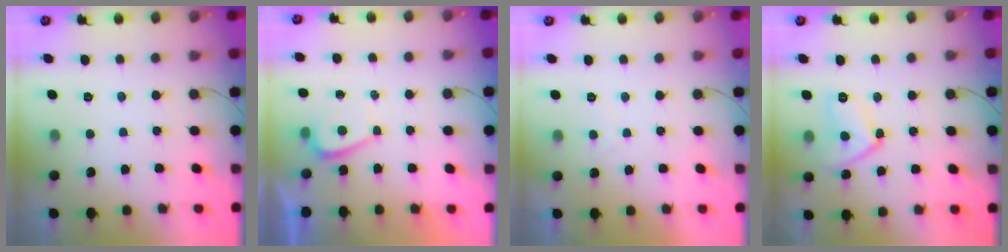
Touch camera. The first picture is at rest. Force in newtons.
{"total": 1.4, "press": 1.3, "slide": 0.5}
{"total": 1.0, "press": 0.9, "slide": 0.6}
{"total": 11.4, "press": 11.1, "slide": 2.2}